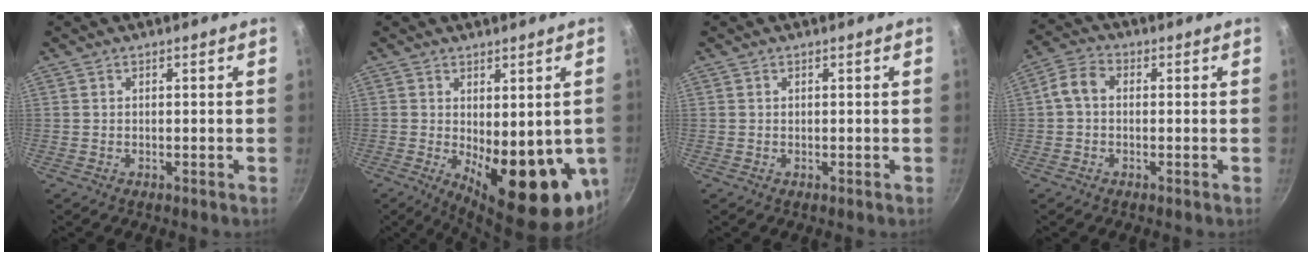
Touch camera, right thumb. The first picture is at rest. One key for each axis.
{"total": 16.4, "fx": -2.1, "fy": 6.8, "fz": 14.7, "tx": -0.170, "ty": -0.032, "tz": -0.012}
{"total": 0.0}
{"total": 4.6, "fx": -0.2, "fy": 3.4, "fz": 3.0, "tx": -0.061, "ty": 0.019, "tz": -0.016}